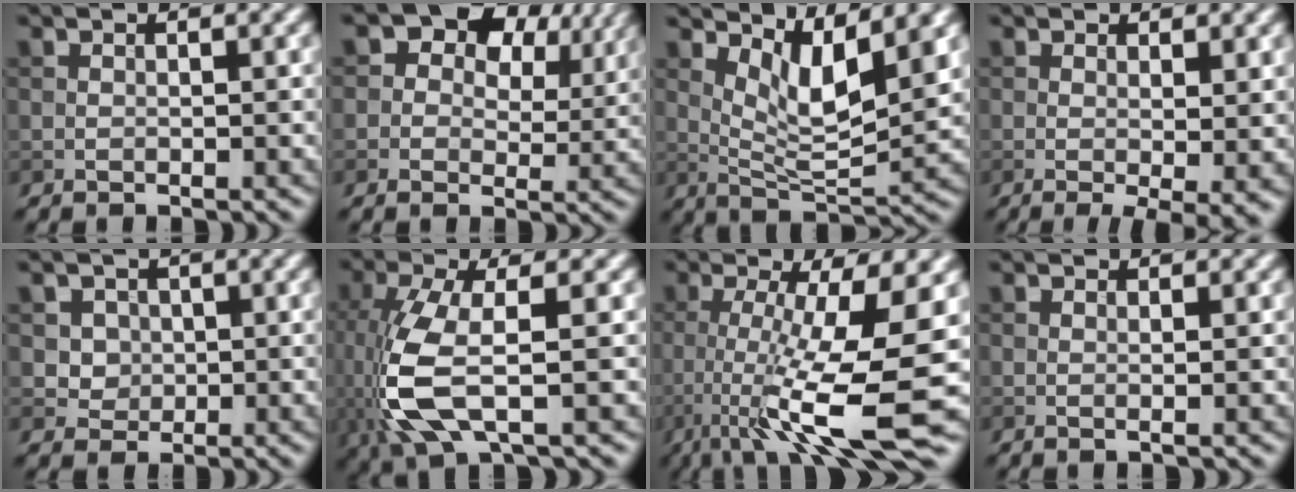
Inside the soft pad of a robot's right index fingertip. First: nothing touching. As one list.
[{"total": 7.3, "force": [3.3, 4.9, 4.3], "torque": [-0.066, 0.007, 0.036]}, {"total": 5.0, "force": [2.3, 1.5, 4.2], "torque": [-0.080, -0.014, 0.047]}, {"total": 4.0, "force": [-0.5, 0.7, 3.9], "torque": [-0.054, -0.011, -0.004]}, {"total": 3.1, "force": [1.0, 2.8, 1.1], "torque": [-0.018, 0.000, 0.024]}, {"total": 7.4, "force": [-1.2, 2.7, 6.9], "torque": [-0.179, -0.009, -0.021]}, {"total": 11.1, "force": [-3.0, 2.1, 10.5], "torque": [-0.166, -0.007, -0.050]}, {"total": 0.7, "force": [0.1, 0.2, 0.7], "torque": [-0.009, 0.001, -0.001]}]